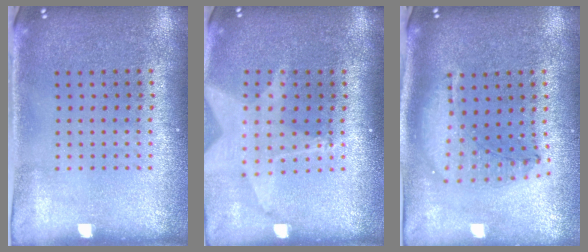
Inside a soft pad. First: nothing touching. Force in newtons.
{"total": 2.0, "press": 1.6, "slide": 1.3}
{"total": 1.3, "press": 1.2, "slide": 0.4}